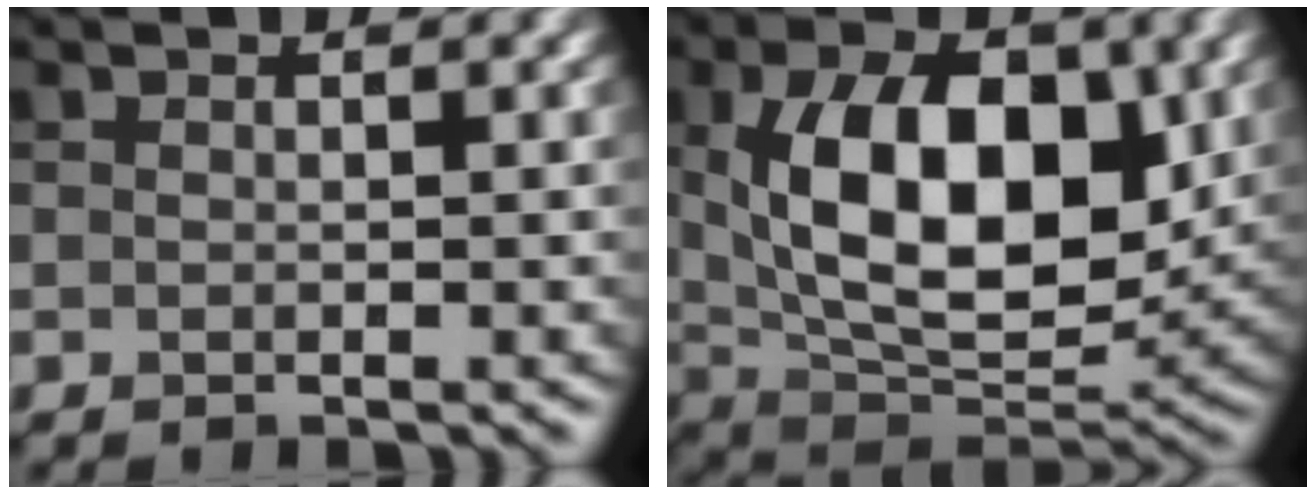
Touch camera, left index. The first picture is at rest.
{"total": 12.1, "force": [1.9, 6.8, 9.8], "torque": [-0.156, -0.007, 0.036]}